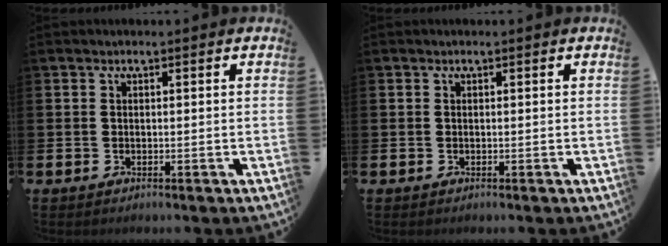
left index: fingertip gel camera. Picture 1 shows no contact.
{"total": 0.0}